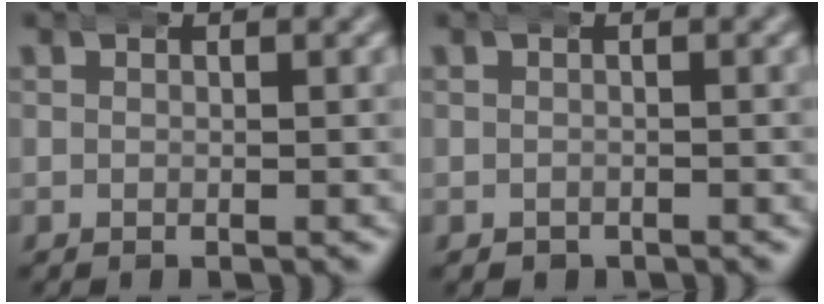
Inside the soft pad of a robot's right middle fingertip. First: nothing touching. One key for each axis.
{"total": 0.8, "fx": -0.5, "fy": 0.6, "fz": 0.0, "tx": -0.003, "ty": -0.007, "tz": -0.001}